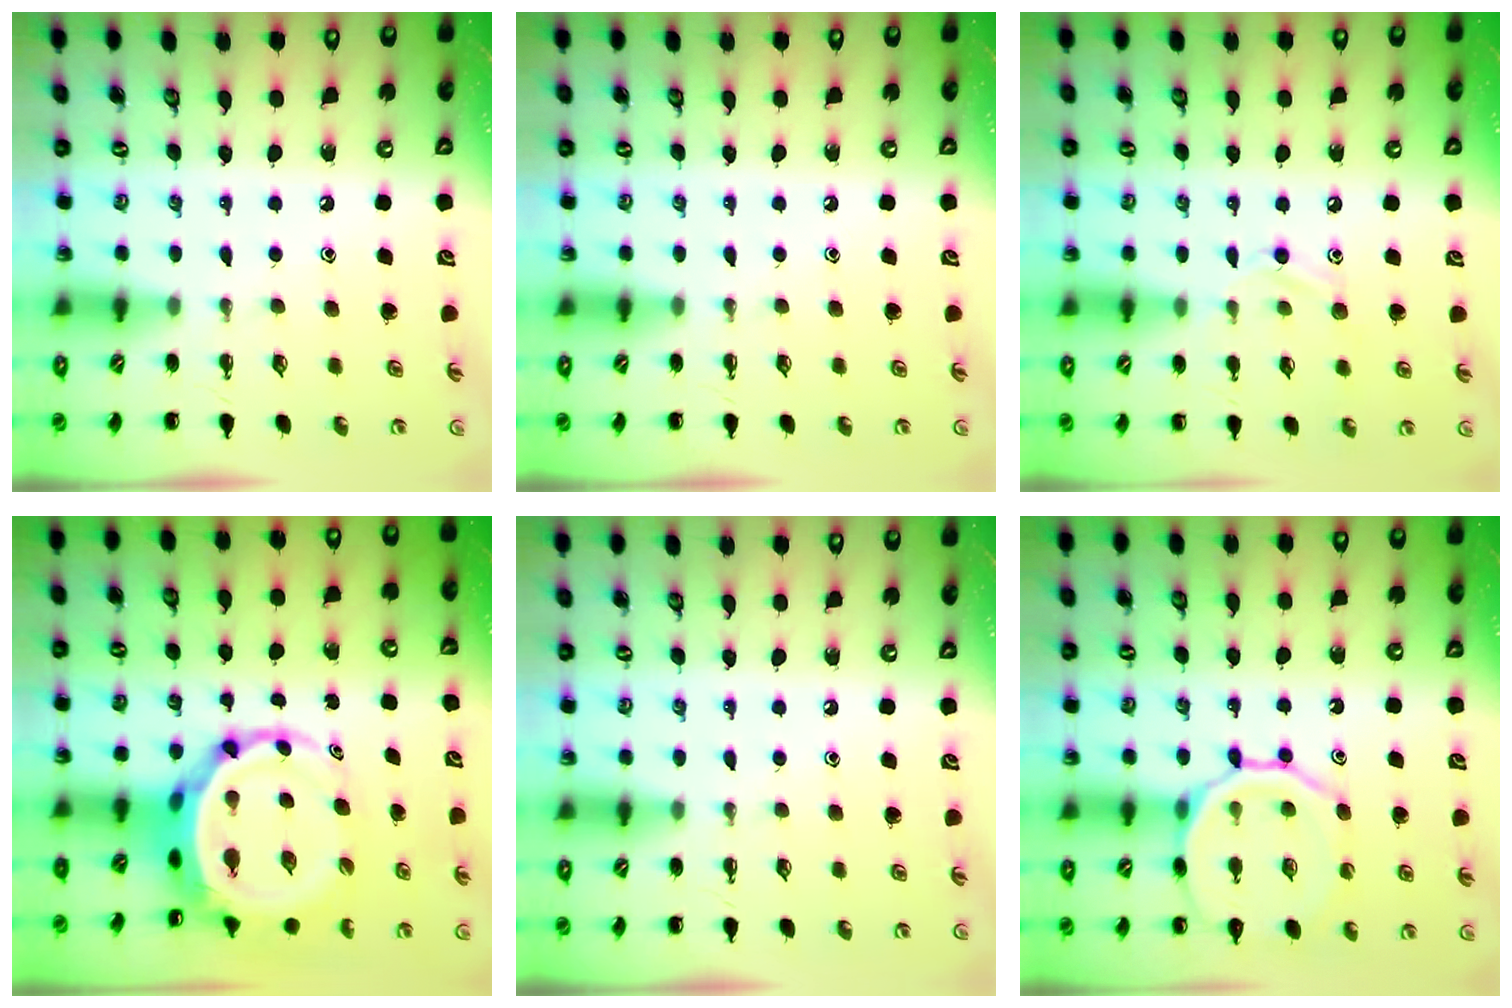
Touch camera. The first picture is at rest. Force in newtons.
{"total": 0.0}
{"total": 8.9, "press": 8.7, "slide": 1.9}
{"total": 6.6, "press": 6.3, "slide": 2.0}
{"total": 0.0}
{"total": 14.3, "press": 14.1, "slide": 1.8}